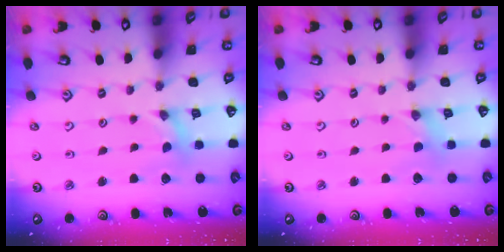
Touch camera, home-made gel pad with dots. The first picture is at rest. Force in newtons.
{"total": 0.0}